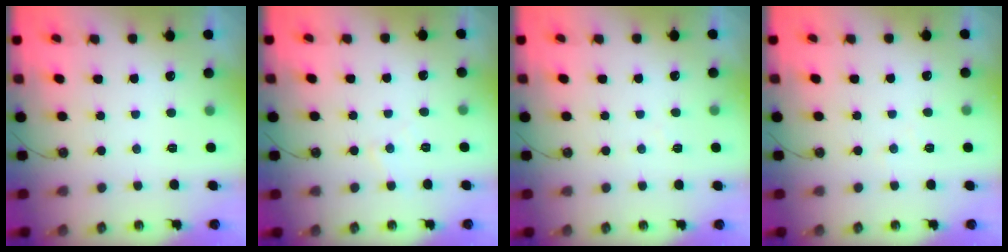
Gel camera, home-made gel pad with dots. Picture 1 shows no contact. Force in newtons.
{"total": 4.4, "press": 4.3, "slide": 0.7}
{"total": 3.9, "press": 3.9, "slide": 0.6}
{"total": 4.5, "press": 4.4, "slide": 0.7}